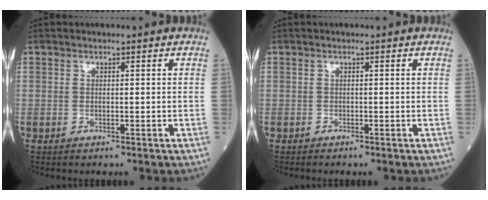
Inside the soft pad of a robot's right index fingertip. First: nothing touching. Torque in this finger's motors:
{"motor_torque": [-0.01, 0.25, -0.01, 0.00]}